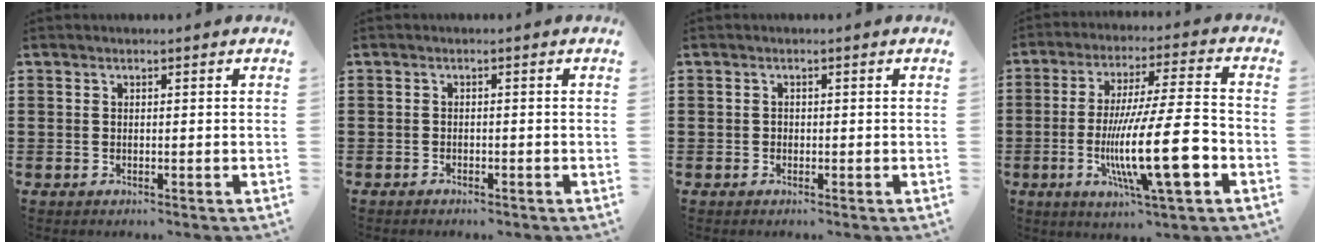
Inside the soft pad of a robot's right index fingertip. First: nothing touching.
{"total": 0.9, "force": [-0.9, 0.2, 0.1], "torque": [-0.005, 0.000, -0.019]}
{"total": 0.5, "force": [-0.2, 0.5, 0.2], "torque": [-0.005, 0.002, -0.005]}
{"total": 17.6, "force": [-5.2, 2.8, 16.6], "torque": [-0.300, -0.013, -0.091]}